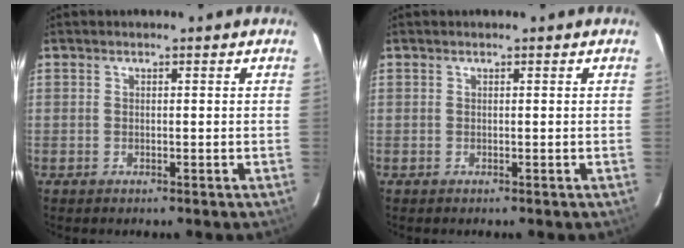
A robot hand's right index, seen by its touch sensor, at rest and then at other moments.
{"total": 0.0}